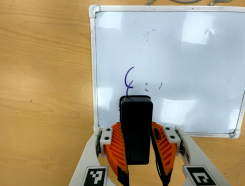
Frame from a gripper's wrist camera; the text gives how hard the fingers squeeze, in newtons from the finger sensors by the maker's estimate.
{"total": 6.5, "left": 5.1, "right": 7.8}